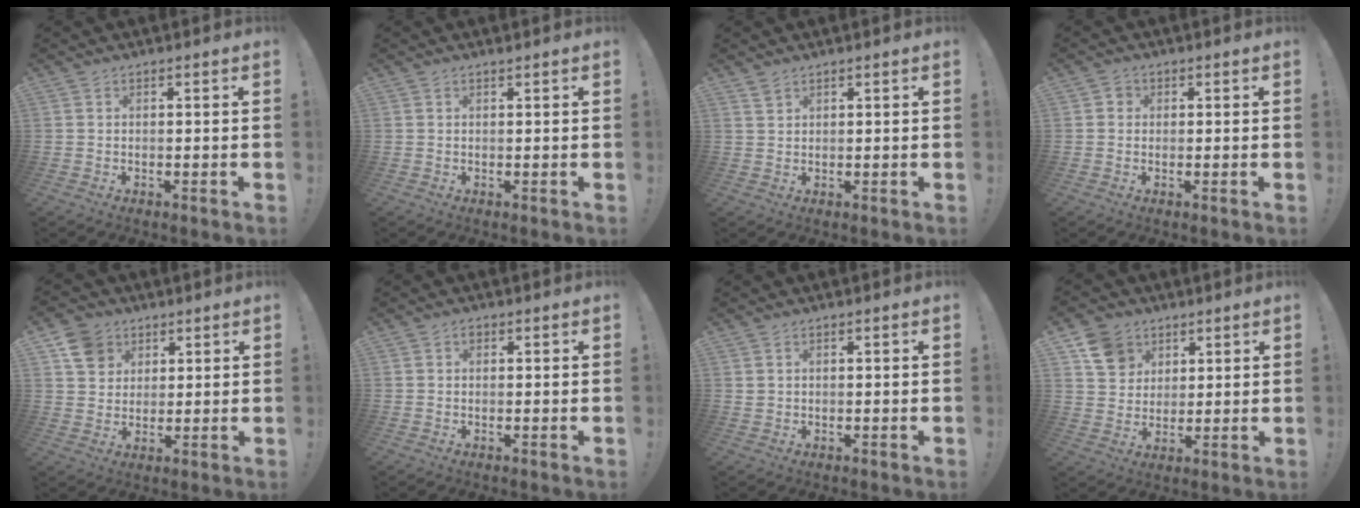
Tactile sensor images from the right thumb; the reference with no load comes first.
{"total": 0.5, "force": [0.5, -0.1, 0.0], "torque": [0.003, -0.002, 0.009]}
{"total": 1.9, "force": [1.5, 0.8, 0.7], "torque": [-0.010, -0.008, 0.029]}
{"total": 1.8, "force": [-0.1, 1.7, 0.7], "torque": [-0.006, 0.004, -0.003]}
{"total": 8.5, "force": [4.3, 6.9, 2.3], "torque": [-0.032, -0.019, 0.088]}
{"total": 0.8, "force": [0.1, 0.6, 0.5], "torque": [-0.003, 0.000, 0.001]}
{"total": 0.9, "force": [0.5, 0.8, 0.2], "torque": [-0.010, 0.005, 0.011]}
{"total": 10.0, "force": [5.3, 8.0, 2.8], "torque": [-0.039, -0.025, 0.108]}